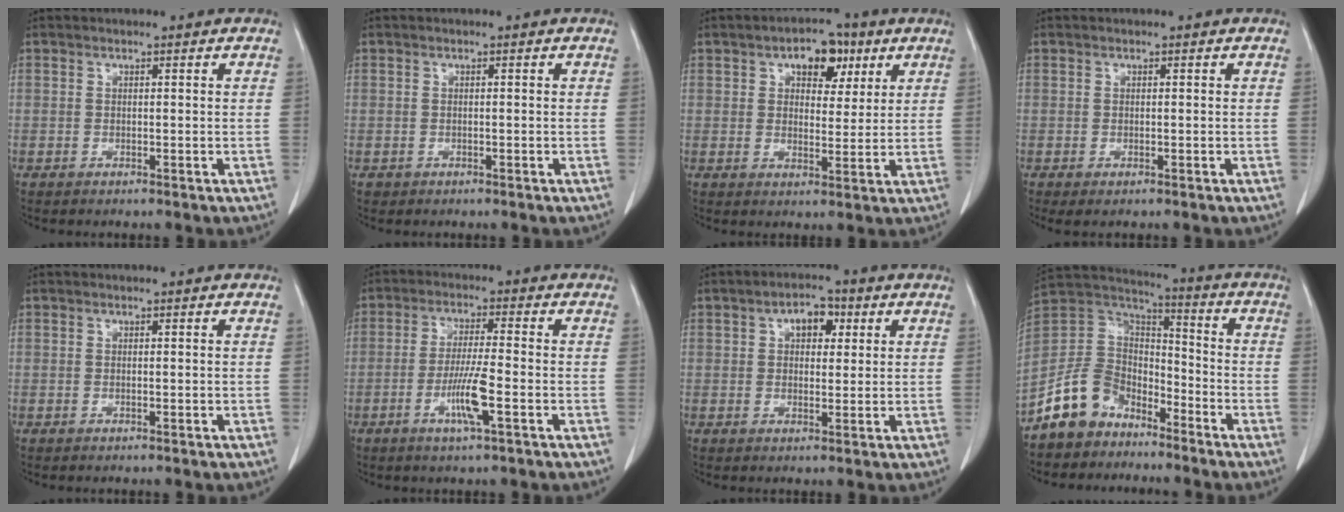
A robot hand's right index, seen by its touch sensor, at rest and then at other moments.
{"total": 0.9, "force": [-0.3, 0.9, 0.1], "torque": [-0.004, 0.005, -0.002]}
{"total": 8.1, "force": [3.8, 4.6, 5.4], "torque": [-0.083, 0.022, 0.061]}
{"total": 2.1, "force": [-0.7, 1.0, 1.7], "torque": [-0.043, -0.002, -0.009]}
{"total": 0.0}
{"total": 7.0, "force": [-2.6, 0.3, 6.5], "torque": [-0.125, -0.007, -0.048]}
{"total": 5.4, "force": [1.9, 3.1, 4.0], "torque": [-0.067, 0.019, 0.033]}
{"total": 11.5, "force": [-8.0, 7.4, 3.7], "torque": [-0.089, 0.040, -0.159]}